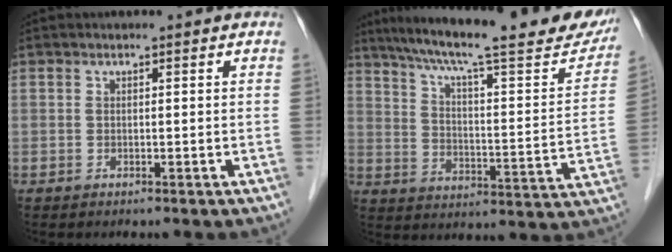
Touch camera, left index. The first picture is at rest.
{"total": 26.9, "force": [22.3, 3.4, 14.7], "torque": [-0.229, -0.017, 0.293]}